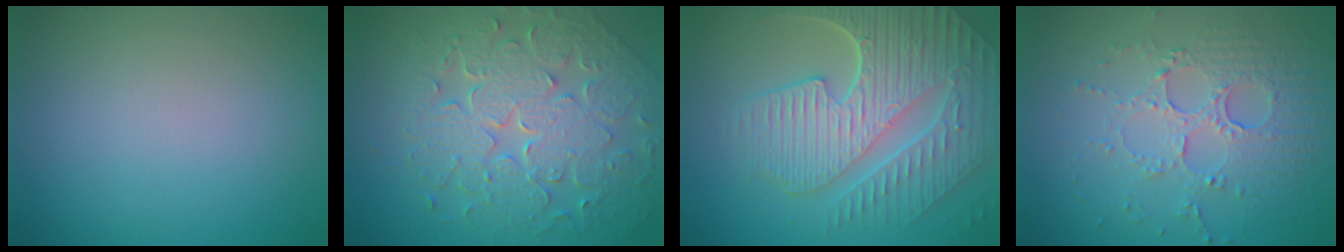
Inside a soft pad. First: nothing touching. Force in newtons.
{"total": 8.9, "press": 6.5, "slide": 6.1}
{"total": 9.4, "press": 6.4, "slide": 6.9}
{"total": 5.5, "press": 3.7, "slide": 4.1}